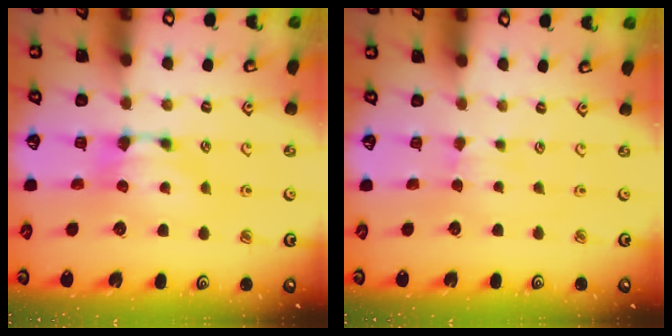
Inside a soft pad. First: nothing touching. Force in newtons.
{"total": 1.6, "press": 1.5, "slide": 0.5}